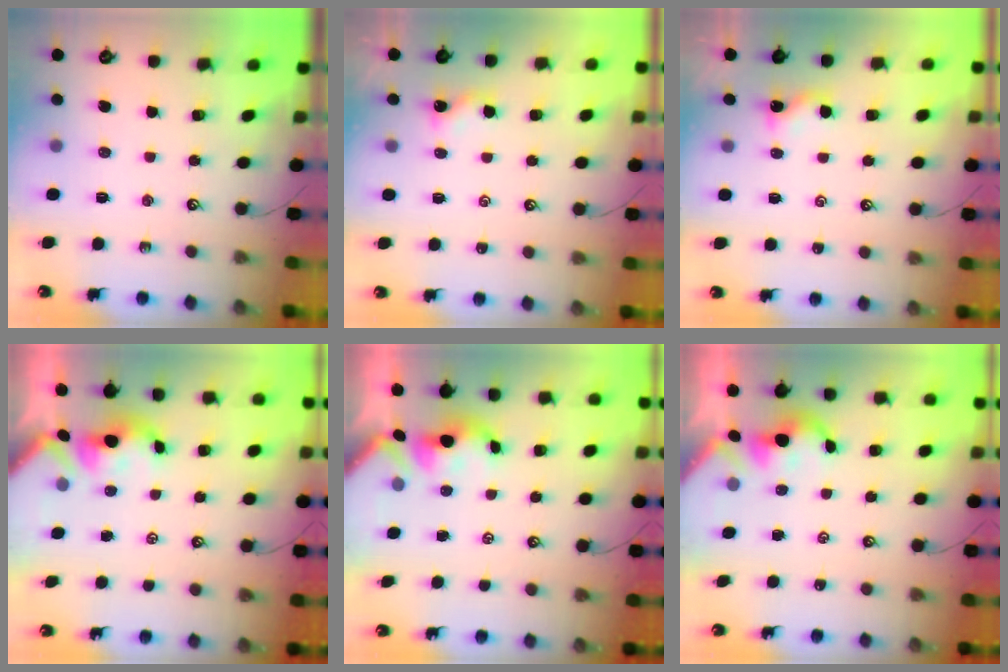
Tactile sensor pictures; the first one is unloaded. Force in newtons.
{"total": 0.0}
{"total": 0.0}
{"total": 1.5, "press": 1.3, "slide": 0.7}
{"total": 1.1, "press": 0.8, "slide": 0.7}
{"total": 2.0, "press": 1.9, "slide": 0.4}